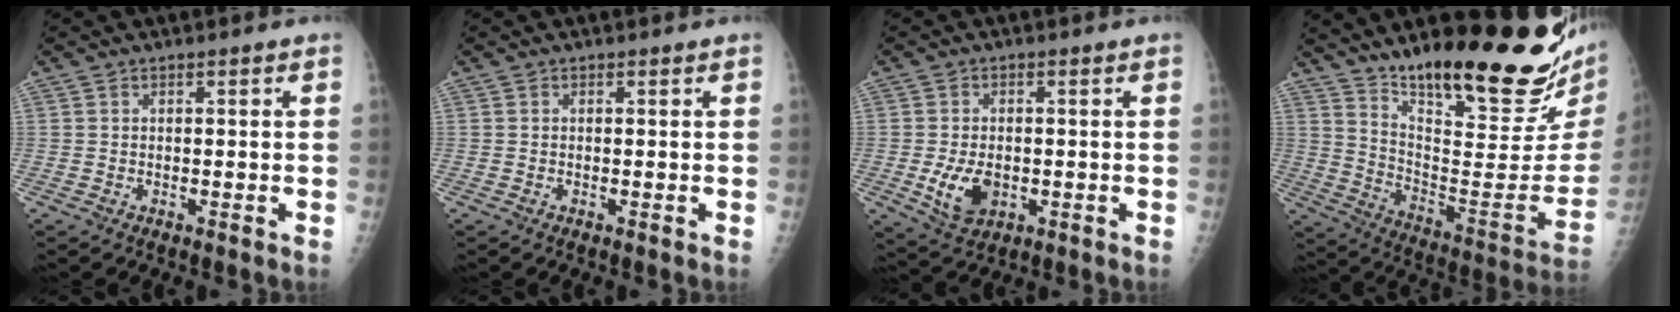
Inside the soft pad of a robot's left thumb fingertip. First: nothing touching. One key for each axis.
{"total": 0.0}
{"total": 6.8, "fx": -1.3, "fy": 4.4, "fz": 4.9, "tx": -0.083, "ty": -0.007, "tz": -0.013}
{"total": 30.0, "fx": 20.4, "fy": 7.3, "fz": 20.8, "tx": -0.271, "ty": -0.106, "tz": 0.312}